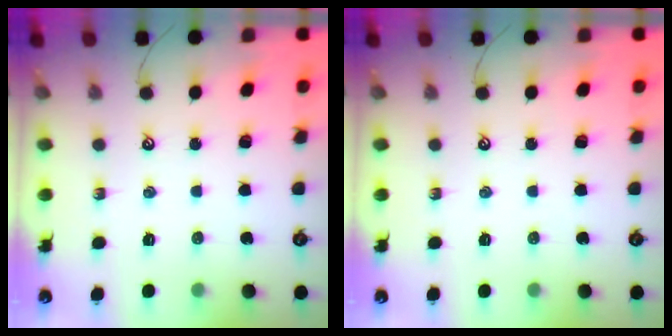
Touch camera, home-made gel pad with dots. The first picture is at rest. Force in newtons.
{"total": 0.0}